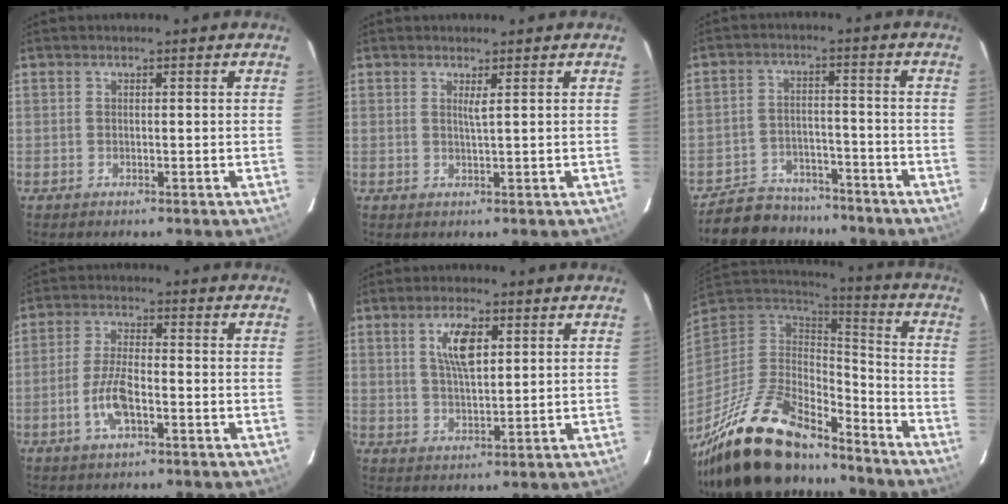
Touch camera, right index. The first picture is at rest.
{"total": 1.3, "force": [0.7, -0.3, 1.1], "torque": [-0.019, -0.001, 0.012]}
{"total": 12.7, "force": [-11.0, 5.6, 3.1], "torque": [-0.089, 0.016, -0.156]}
{"total": 6.9, "force": [-2.7, 2.4, 5.9], "torque": [-0.125, 0.001, -0.052]}
{"total": 6.8, "force": [2.6, 2.7, 5.7], "torque": [-0.103, 0.005, 0.052]}
{"total": 26.3, "force": [-19.8, 9.5, 14.5], "torque": [-0.293, -0.022, -0.329]}